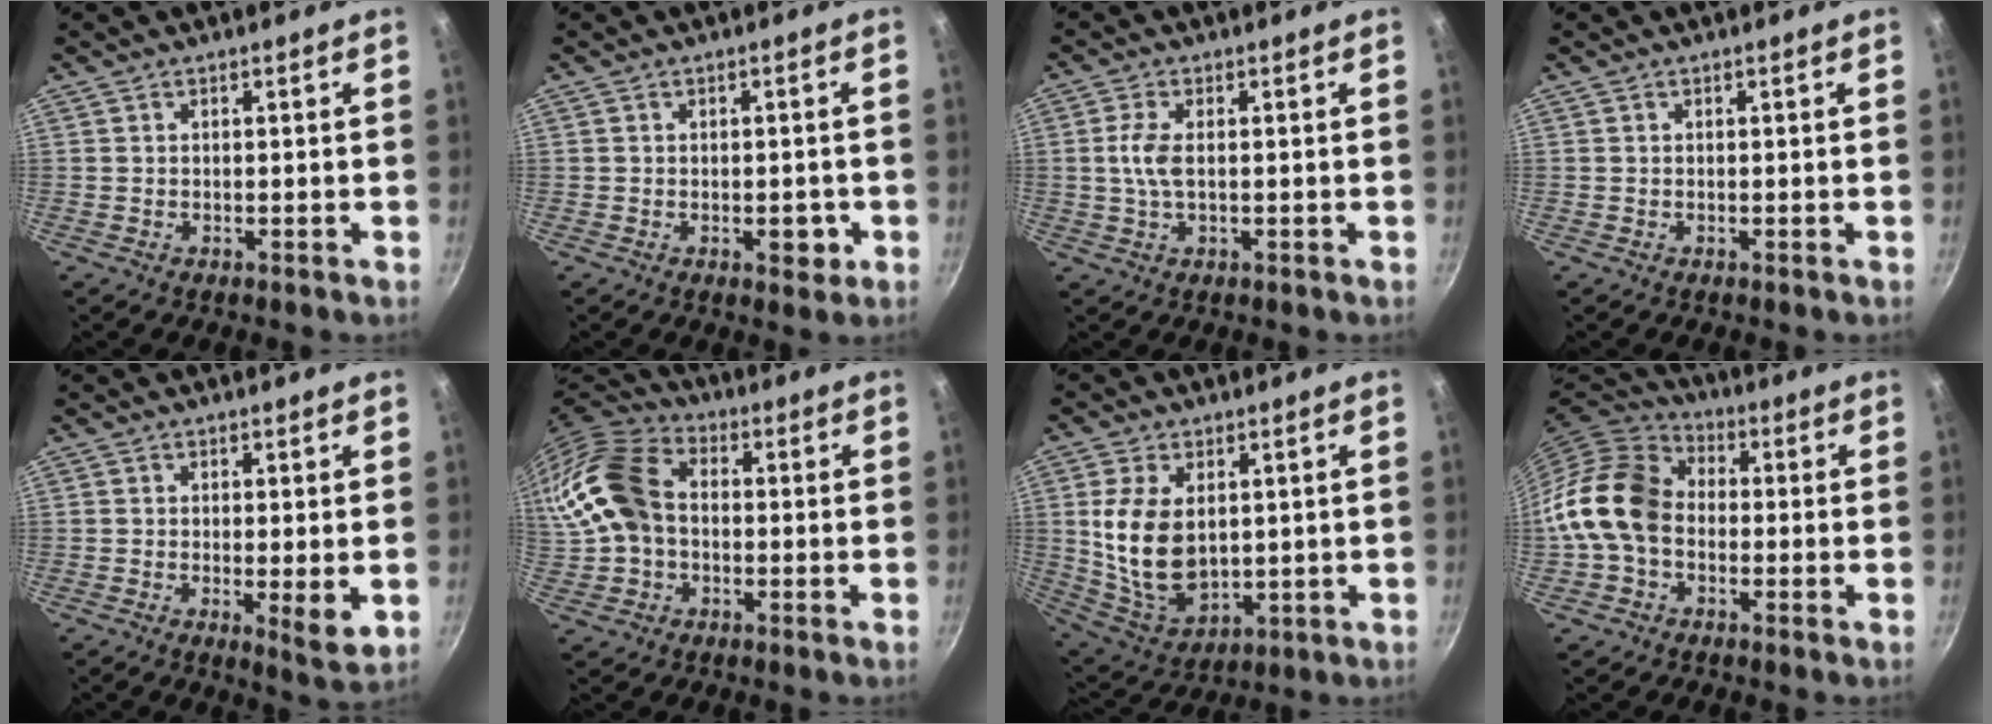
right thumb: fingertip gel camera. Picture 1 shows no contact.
{"total": 3.5, "force": [-1.0, 2.1, 2.6], "torque": [-0.010, 0.009, -0.011]}
{"total": 4.5, "force": [0.2, 2.0, 4.0], "torque": [-0.092, 0.003, 0.002]}
{"total": 0.0}
{"total": 4.8, "force": [-0.3, 1.2, 4.7], "torque": [-0.074, -0.020, -0.004]}
{"total": 17.9, "force": [0.3, 13.2, 12.0], "torque": [-0.252, 0.041, -0.004]}
{"total": 13.9, "force": [2.1, 8.6, 10.8], "torque": [-0.195, -0.025, 0.056]}
{"total": 13.5, "force": [-1.4, 10.2, 8.7], "torque": [-0.138, 0.031, -0.048]}